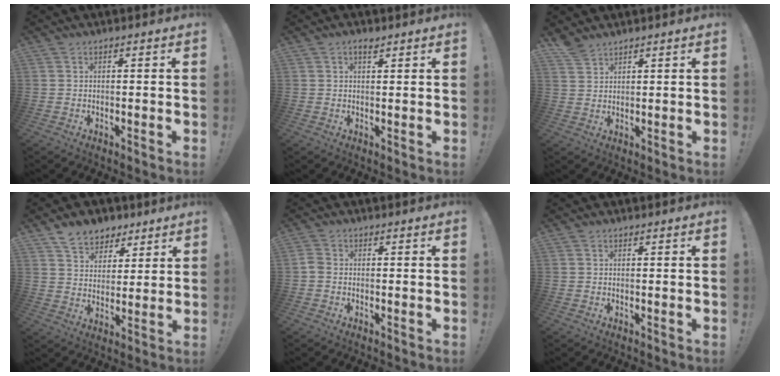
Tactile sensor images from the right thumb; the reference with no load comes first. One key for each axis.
{"total": 1.9, "fx": 1.3, "fy": 0.5, "fz": 1.3, "tx": -0.019, "ty": -0.004, "tz": 0.020}
{"total": 3.5, "fx": 3.1, "fy": 1.1, "fz": 1.0, "tx": -0.017, "ty": -0.022, "tz": 0.060}
{"total": 8.6, "fx": 6.2, "fy": 5.7, "fz": 1.6, "tx": -0.019, "ty": -0.047, "tz": 0.121}
{"total": 2.1, "fx": -0.7, "fy": 1.5, "fz": 1.3, "tx": -0.025, "ty": 0.008, "tz": -0.010}
{"total": 0.0}